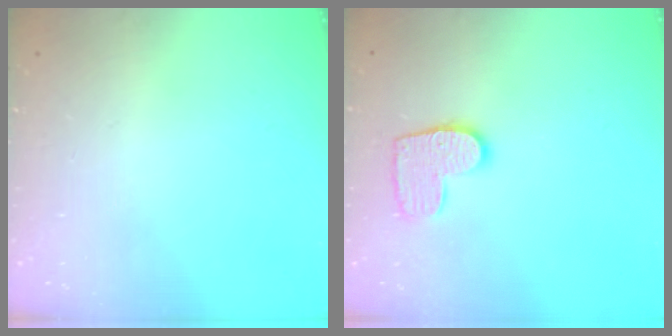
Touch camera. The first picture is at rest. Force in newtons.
{"total": 9.8, "press": 9.8, "slide": 0.3}